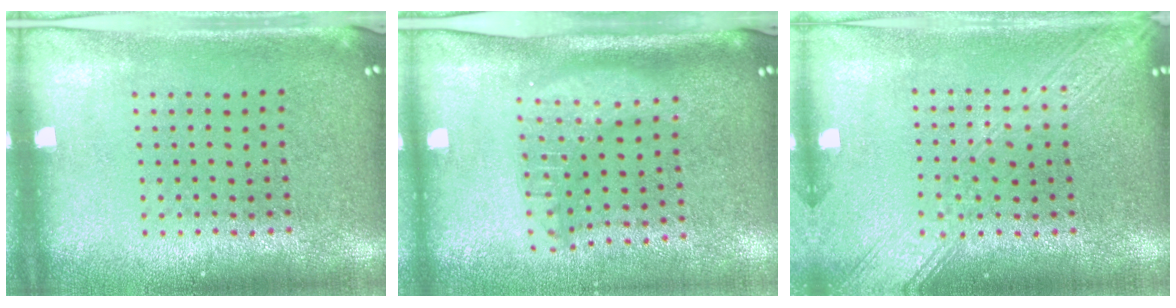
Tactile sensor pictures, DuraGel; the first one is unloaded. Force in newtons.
{"total": 1.8, "press": 1.4, "slide": 1.0}
{"total": 3.1, "press": 3.1, "slide": 0.4}